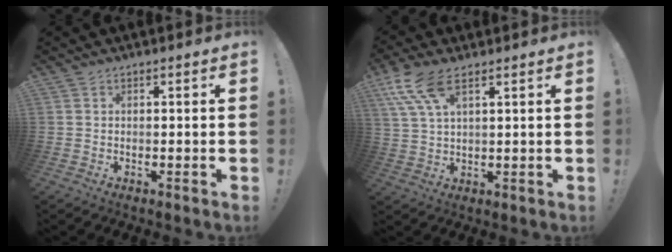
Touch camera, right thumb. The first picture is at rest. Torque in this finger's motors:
{"motor_torque": [0.38, 0.62, 0.24, -0.12, 0.09]}